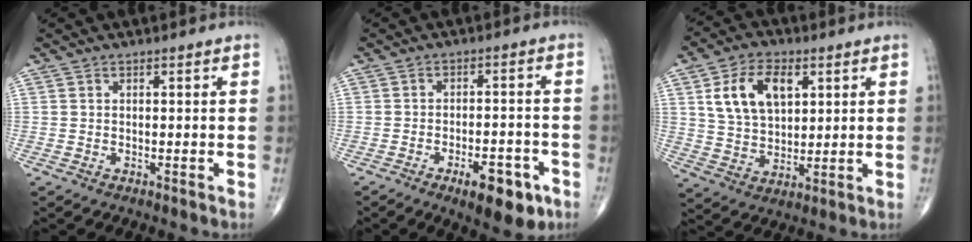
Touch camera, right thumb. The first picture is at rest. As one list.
[{"total": 9.7, "force": [-5.0, 3.9, 7.4], "torque": [-0.091, 0.022, -0.066]}, {"total": 12.3, "force": [4.3, 7.8, 8.5], "torque": [-0.131, -0.010, 0.084]}]